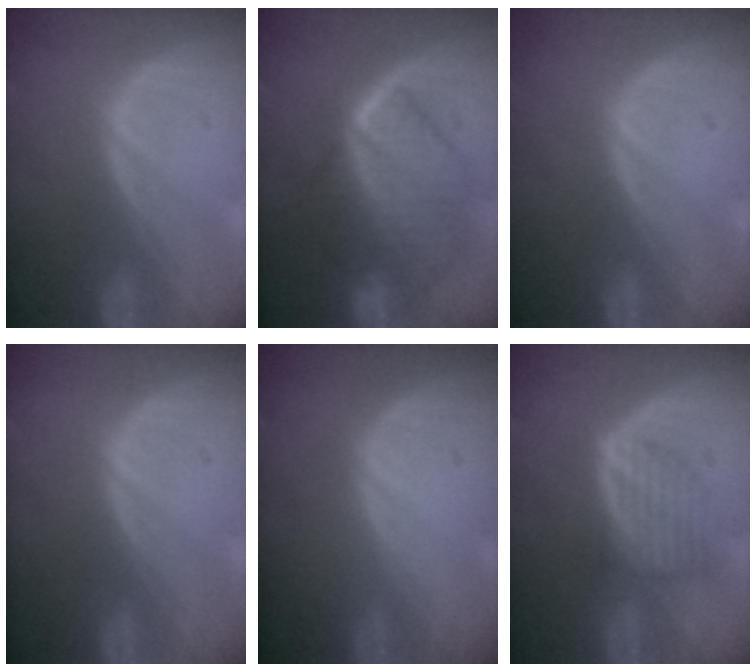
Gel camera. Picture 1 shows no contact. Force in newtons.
{"total": 10.5, "press": 10.5, "slide": 0.9}
{"total": 0.0}
{"total": 0.0}
{"total": 0.0}
{"total": 6.2, "press": 5.9, "slide": 1.9}